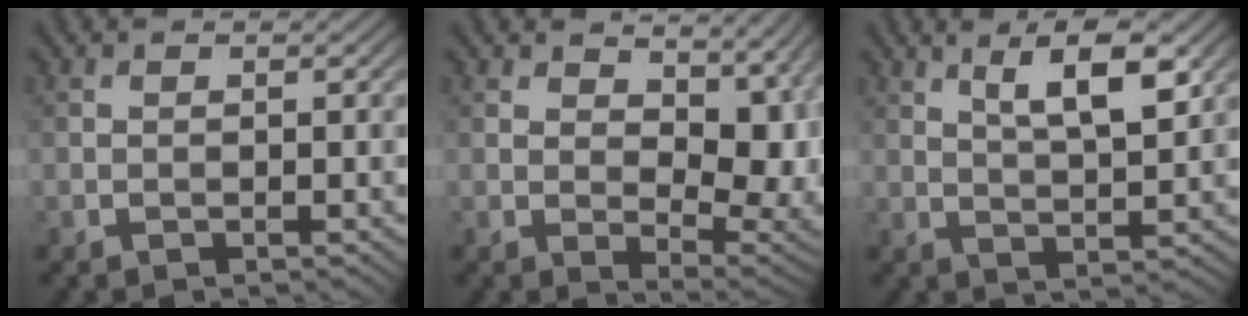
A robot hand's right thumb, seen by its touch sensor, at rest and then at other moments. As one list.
[{"total": 11.4, "force": [4.1, 6.1, 8.7], "torque": [-0.138, -0.013, 0.079]}, {"total": 6.5, "force": [3.4, 1.7, 5.3], "torque": [-0.092, -0.003, 0.063]}]